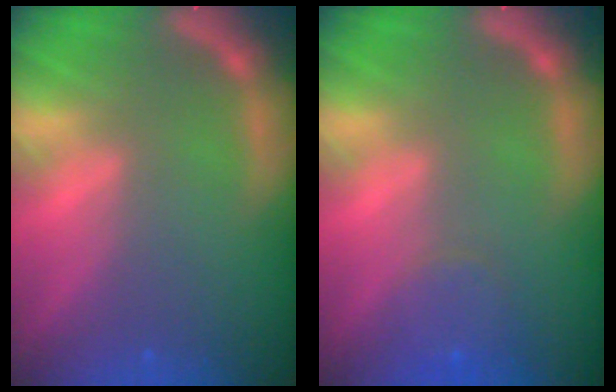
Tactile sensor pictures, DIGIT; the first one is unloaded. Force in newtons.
{"total": 2.4}